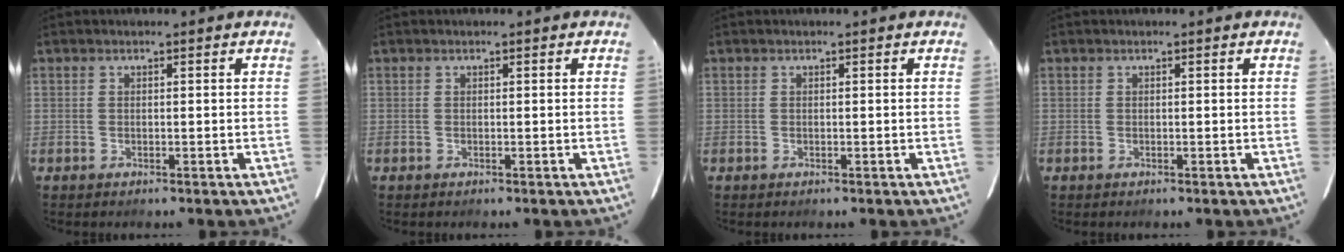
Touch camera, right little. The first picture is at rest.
{"total": 0.0}
{"total": 0.0}
{"total": 0.0}